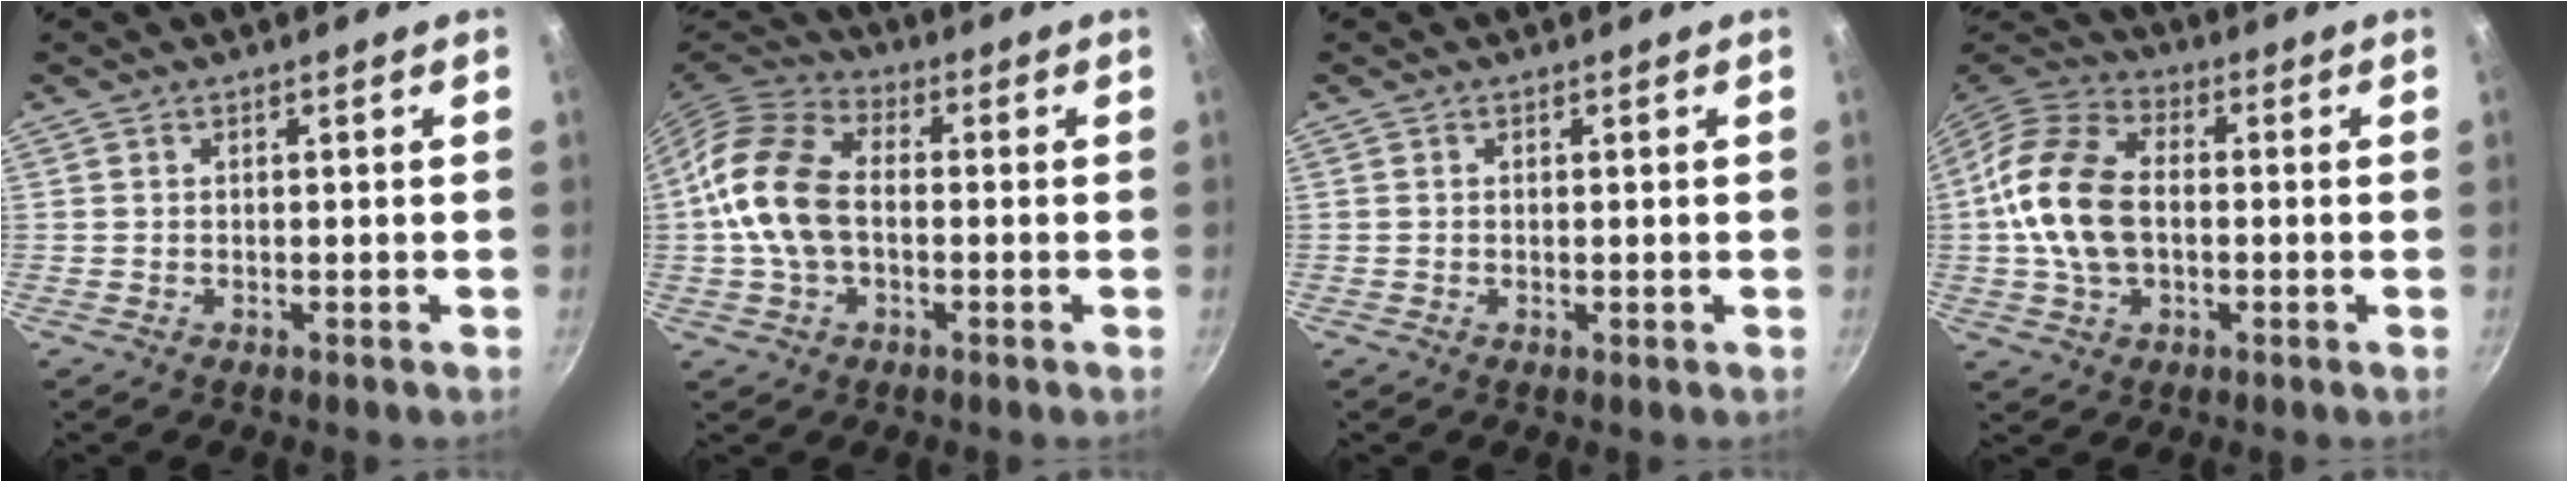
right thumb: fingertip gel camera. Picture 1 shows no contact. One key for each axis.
{"total": 13.9, "fx": -0.7, "fy": 9.1, "fz": 10.4, "tx": -0.188, "ty": 0.031, "tz": -0.028}
{"total": 0.0}
{"total": 15.1, "fx": -0.4, "fy": 9.9, "fz": 11.4, "tx": -0.207, "ty": 0.025, "tz": -0.021}